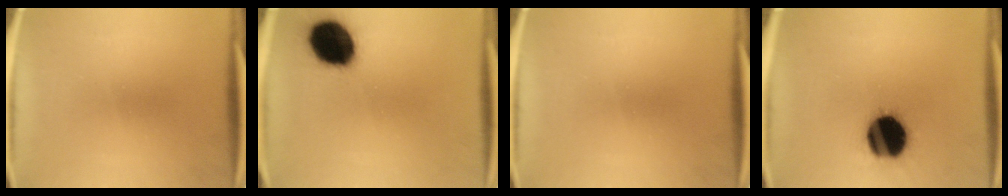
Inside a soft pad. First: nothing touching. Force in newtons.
{"total": 16.0}
{"total": 0.0}
{"total": 19.4}